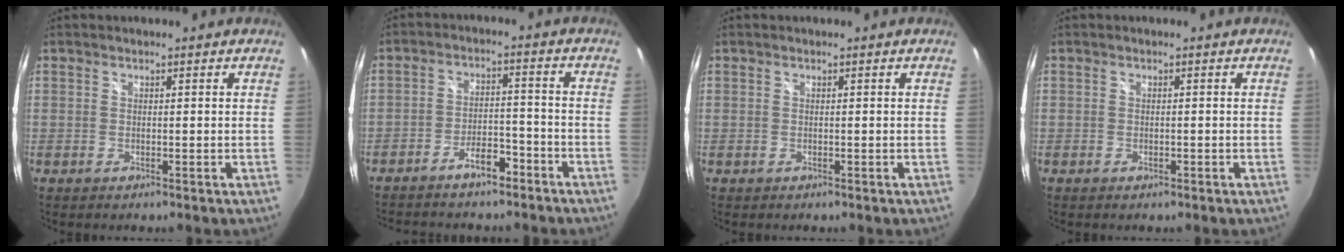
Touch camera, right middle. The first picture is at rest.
{"total": 7.8, "force": [-6.3, 2.9, 3.6], "torque": [-0.079, 0.020, -0.093]}
{"total": 0.0}
{"total": 0.7, "force": [-0.5, 0.5, 0.2], "torque": [-0.004, -0.002, -0.009]}